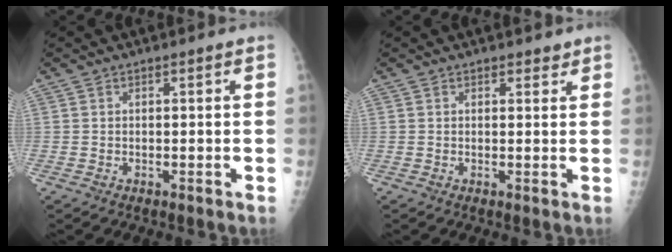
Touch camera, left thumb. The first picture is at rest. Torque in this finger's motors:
{"motor_torque": [-0.16, 0.05, -0.05, 0.16, -0.03]}